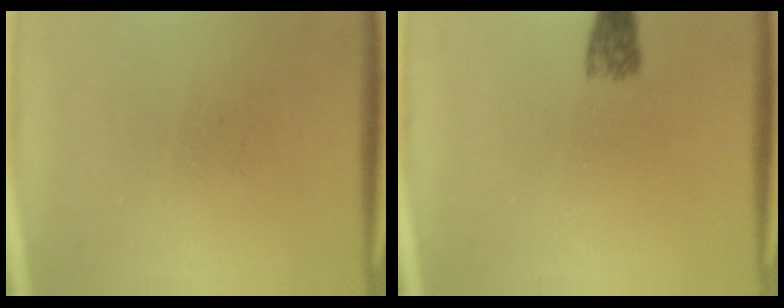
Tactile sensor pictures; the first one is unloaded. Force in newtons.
{"total": 2.7}